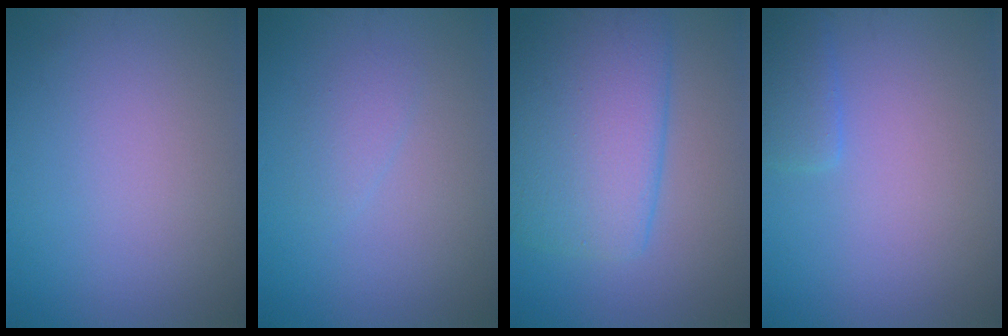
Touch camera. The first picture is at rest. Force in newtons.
{"total": 1.3, "press": 1.3, "slide": 0.2}
{"total": 8.9, "press": 8.9, "slide": 0.2}
{"total": 1.7, "press": 1.7, "slide": 0.2}